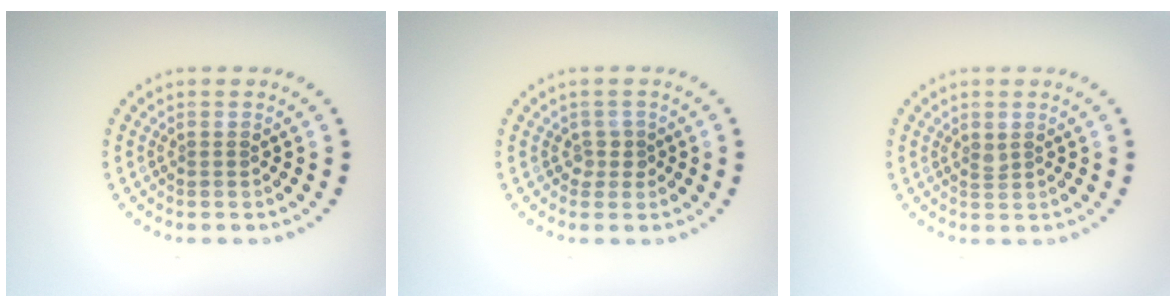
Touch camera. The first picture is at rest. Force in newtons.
{"total": 1.3, "press": 1.0, "slide": 0.7}
{"total": 0.6, "press": 0.5, "slide": 0.3}